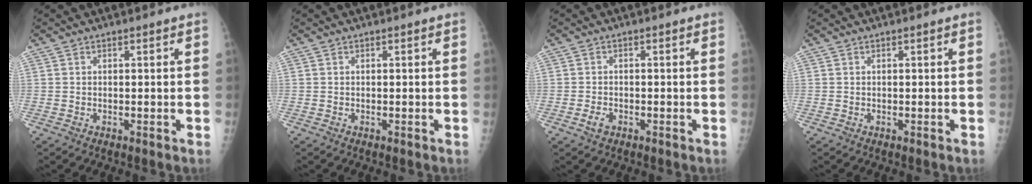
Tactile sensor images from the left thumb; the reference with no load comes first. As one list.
[{"total": 0.0}, {"total": 2.0, "force": [-1.0, 1.3, 1.1], "torque": [-0.022, 0.002, -0.019]}, {"total": 0.0}]